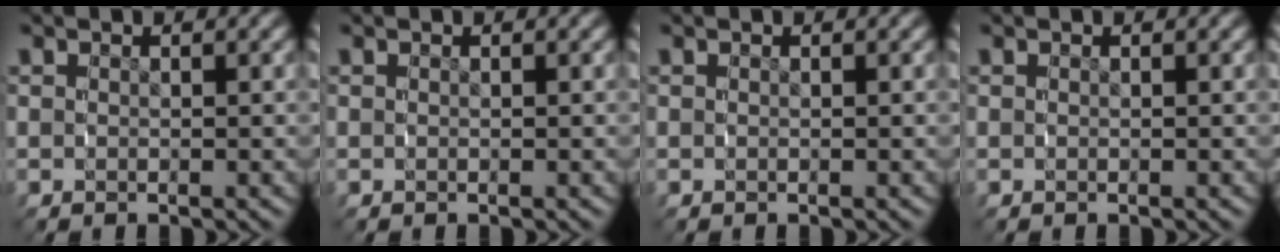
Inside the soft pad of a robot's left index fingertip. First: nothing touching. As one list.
[{"total": 0.0}, {"total": 0.0}, {"total": 0.0}]